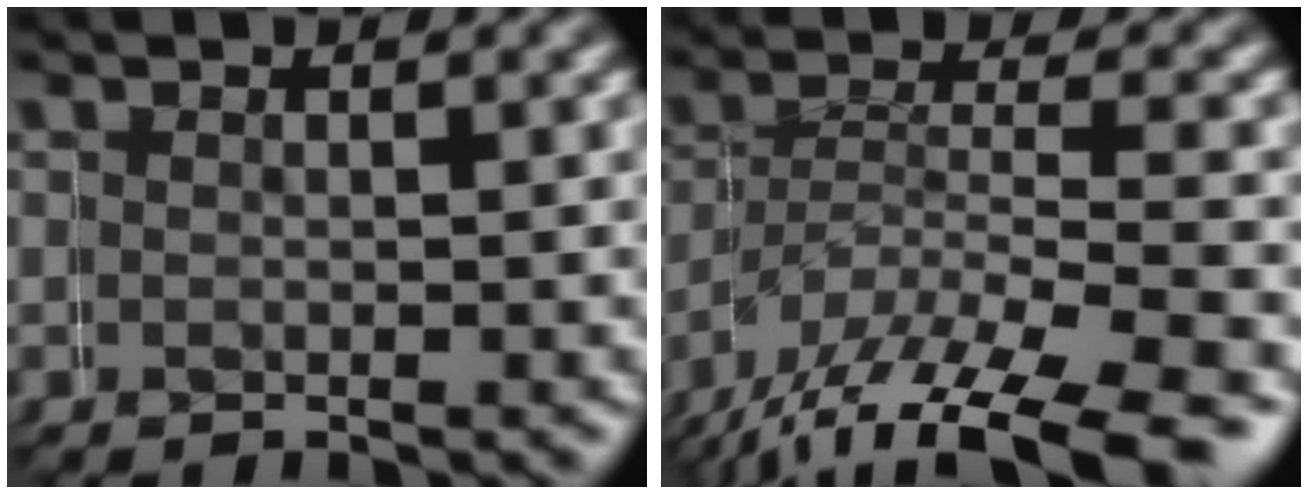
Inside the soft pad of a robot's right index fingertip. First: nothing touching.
{"total": 6.2, "force": [-3.5, 3.2, 3.9], "torque": [-0.088, -0.026, -0.039]}